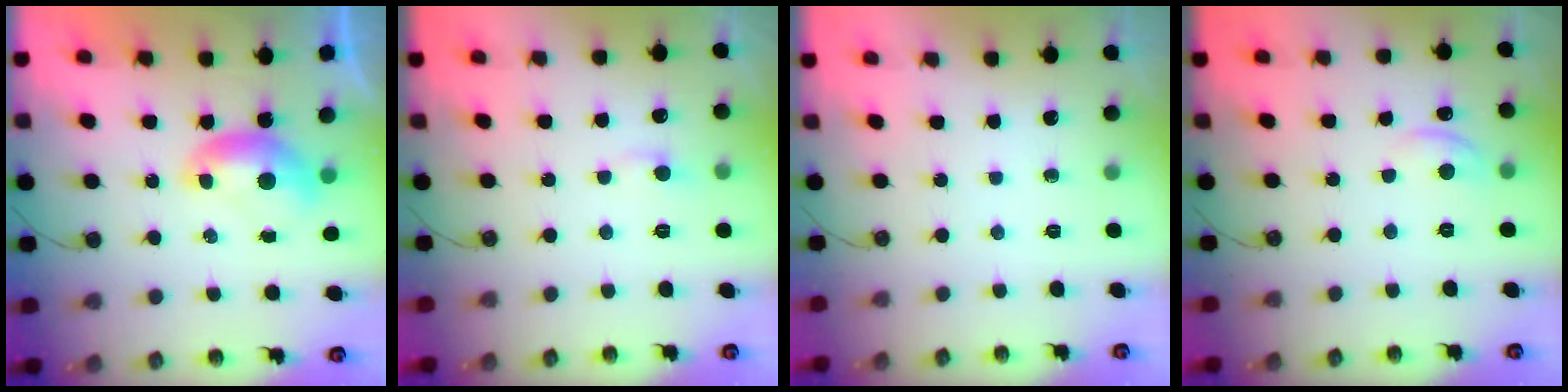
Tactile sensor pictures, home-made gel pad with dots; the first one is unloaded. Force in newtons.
{"total": 0.6, "press": 0.1, "slide": 0.6}
{"total": 0.0}
{"total": 2.4, "press": 2.3, "slide": 0.8}